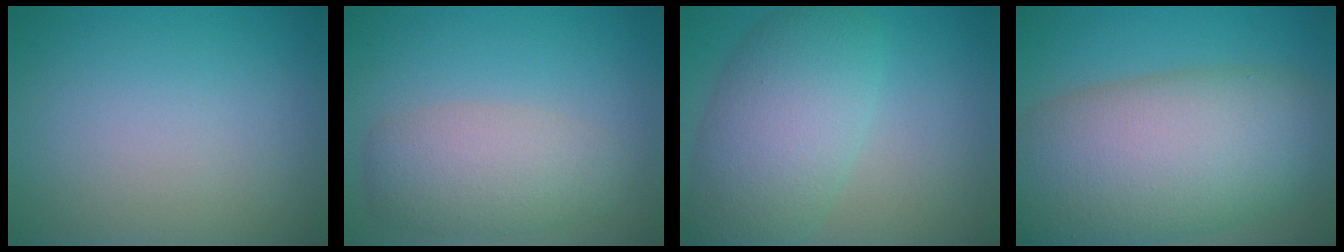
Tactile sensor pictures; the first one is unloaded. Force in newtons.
{"total": 4.6, "press": 4.6, "slide": 0.1}
{"total": 7.6, "press": 7.6, "slide": 0.4}
{"total": 13.4, "press": 13.3, "slide": 0.8}